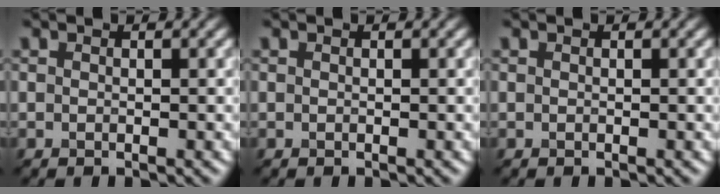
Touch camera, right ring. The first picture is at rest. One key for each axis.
{"total": 0.0}
{"total": 0.0}